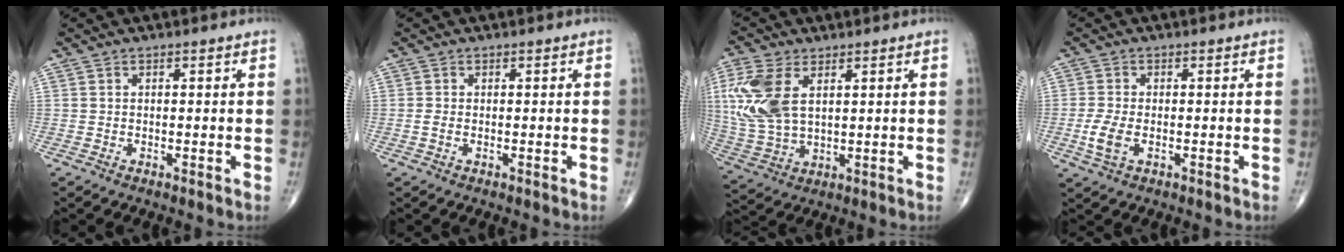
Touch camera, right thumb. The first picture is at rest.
{"total": 1.0, "force": [-0.3, 0.5, 0.8], "torque": [-0.019, -0.001, -0.006]}
{"total": 13.2, "force": [3.8, 7.5, 10.2], "torque": [-0.242, -0.004, 0.083]}
{"total": 4.4, "force": [-1.1, 2.3, 3.6], "torque": [-0.085, -0.003, -0.022]}